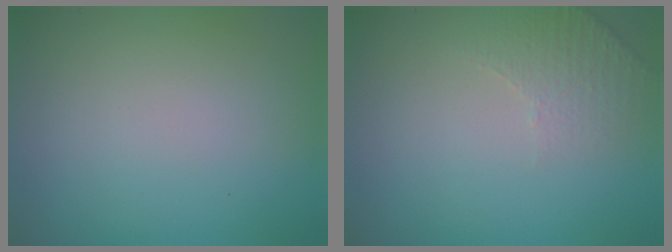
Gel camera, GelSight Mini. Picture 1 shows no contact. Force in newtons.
{"total": 2.1, "press": 2.0, "slide": 0.5}